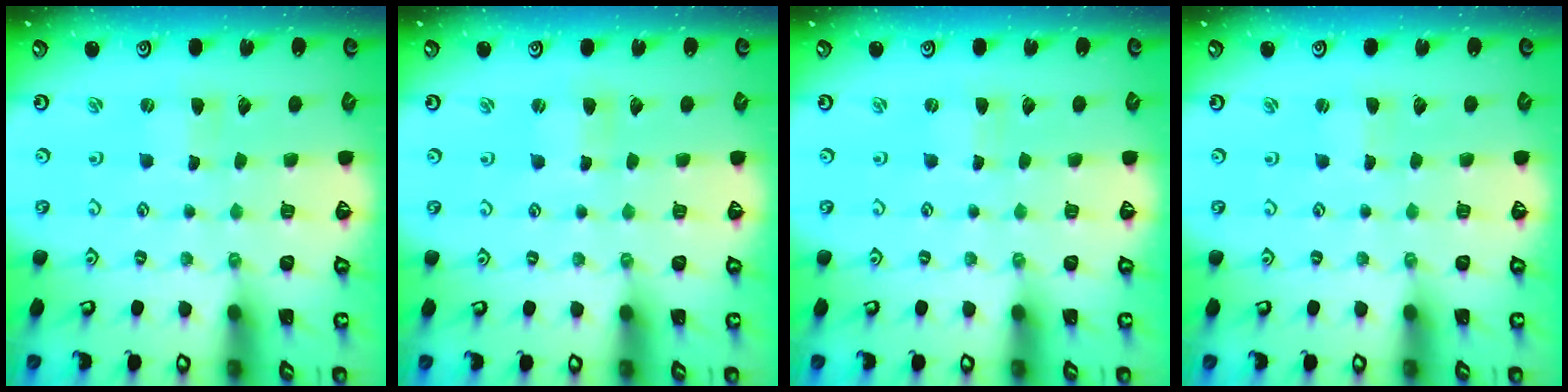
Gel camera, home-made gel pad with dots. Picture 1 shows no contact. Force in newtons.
{"total": 1.5, "press": 1.4, "slide": 0.3}
{"total": 0.0}
{"total": 0.0}